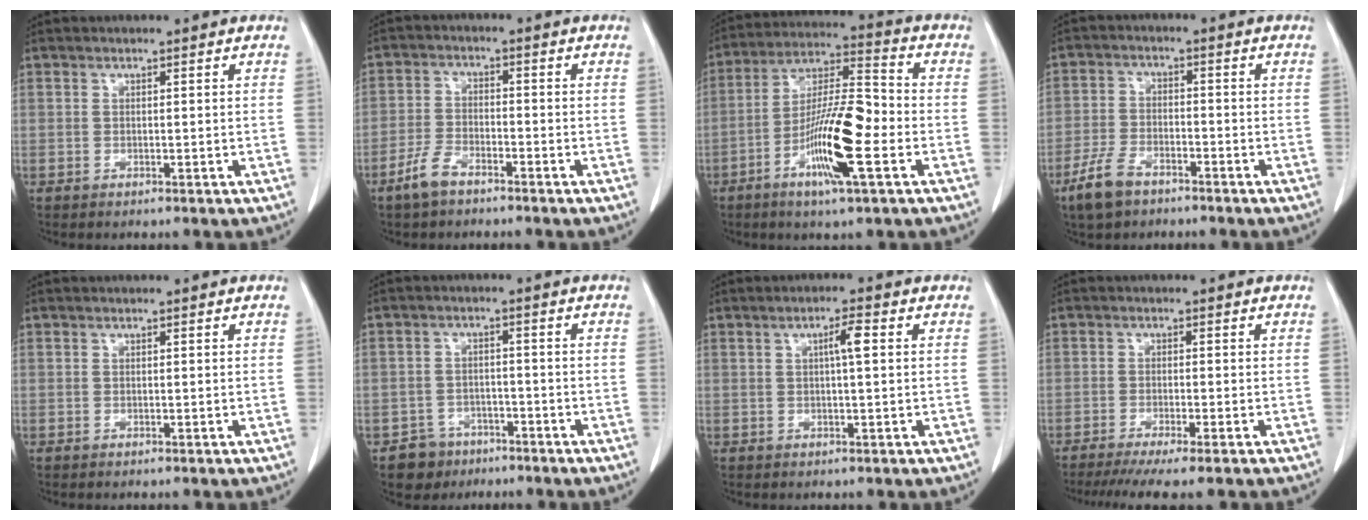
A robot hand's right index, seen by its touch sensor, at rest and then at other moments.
{"total": 4.6, "force": [-3.4, 1.9, 2.4], "torque": [-0.055, 0.001, -0.063]}
{"total": 14.3, "force": [-4.7, 1.8, 13.4], "torque": [-0.247, -0.002, -0.086]}
{"total": 6.2, "force": [-4.3, 3.0, 3.3], "torque": [-0.077, -0.001, -0.078]}
{"total": 0.0}
{"total": 4.7, "force": [-3.0, 3.6, -0.1], "torque": [0.008, 0.014, -0.043]}
{"total": 2.9, "force": [0.6, 0.1, 2.9], "torque": [-0.049, 0.003, 0.010]}
{"total": 7.7, "force": [-6.2, -0.4, 4.6], "torque": [-0.062, -0.017, -0.097]}